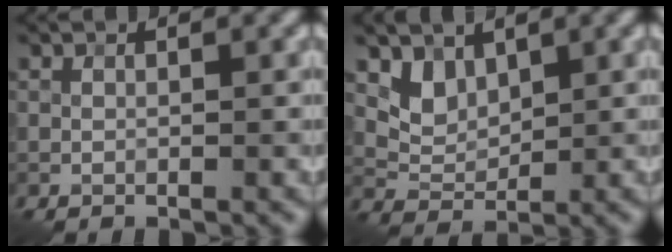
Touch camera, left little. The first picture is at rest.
{"total": 2.3, "force": [1.6, 1.3, 0.9], "torque": [-0.027, -0.016, 0.038]}